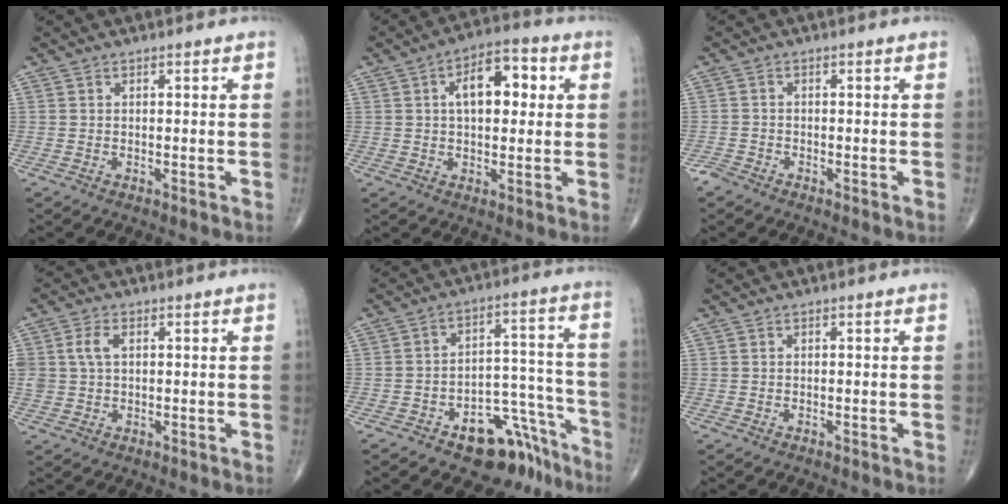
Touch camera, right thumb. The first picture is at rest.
{"total": 10.3, "force": [2.3, 5.5, 8.4], "torque": [-0.103, 0.017, 0.028]}
{"total": 1.5, "force": [-1.3, 0.6, 0.4], "torque": [-0.011, -0.003, -0.031]}
{"total": 4.7, "force": [1.1, 3.1, 3.3], "torque": [-0.076, 0.006, 0.024]}
{"total": 13.1, "force": [-8.8, 7.3, 6.5], "torque": [-0.033, 0.100, -0.125]}
{"total": 0.0}